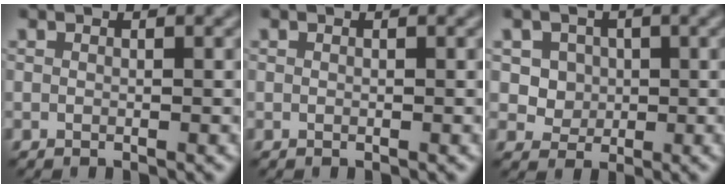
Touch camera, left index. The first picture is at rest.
{"total": 0.0}
{"total": 3.7, "force": [1.2, 3.2, 1.6], "torque": [-0.029, 0.001, 0.026]}